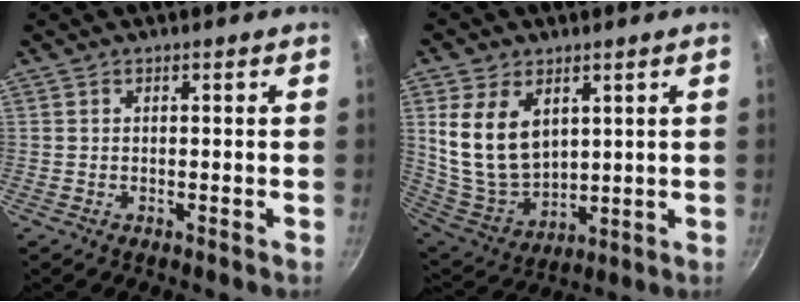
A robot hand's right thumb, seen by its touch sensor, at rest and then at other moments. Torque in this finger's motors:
{"motor_torque": [0.11, 0.37, 0.59, 0.12, 0.28]}